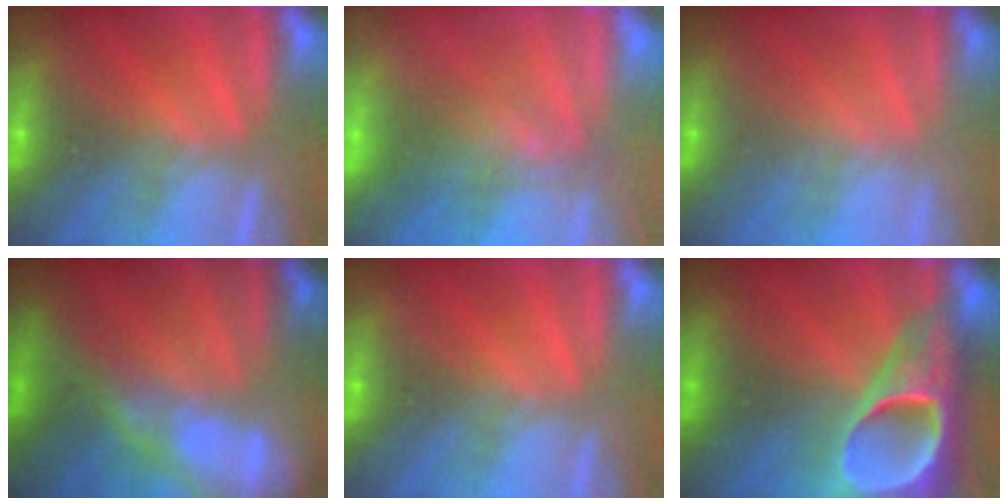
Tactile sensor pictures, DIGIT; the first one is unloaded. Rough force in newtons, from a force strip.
{"total": 2.7}
{"total": 1.9}
{"total": 7.3}
{"total": 0.0}
{"total": 8.1}